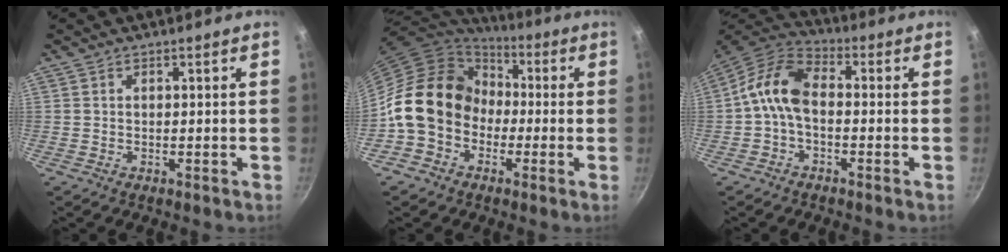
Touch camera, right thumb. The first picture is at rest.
{"total": 16.8, "force": [-1.8, 13.8, 9.4], "torque": [-0.126, 0.048, -0.046]}
{"total": 9.8, "force": [-1.0, 6.0, 7.7], "torque": [-0.138, 0.040, -0.036]}